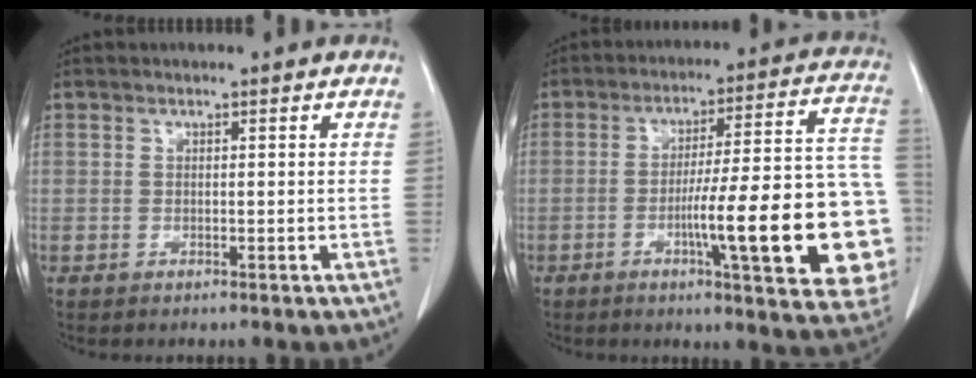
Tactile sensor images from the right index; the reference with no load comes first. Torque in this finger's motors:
{"motor_torque": [1.45, -0.69, 0.51, 0.16]}